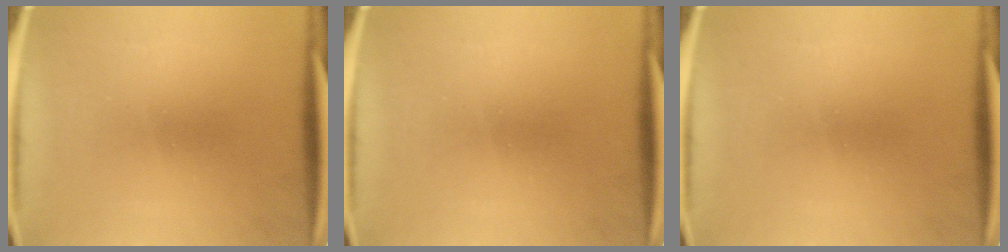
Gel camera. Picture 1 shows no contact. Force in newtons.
{"total": 0.0}
{"total": 0.0}